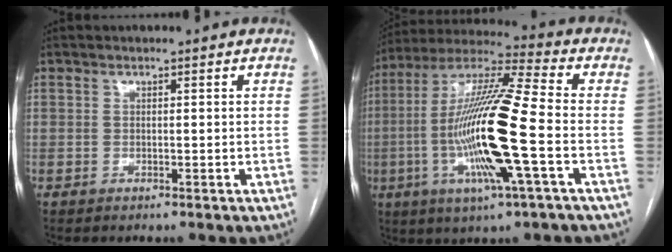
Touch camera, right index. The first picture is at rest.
{"total": 18.9, "force": [-3.9, 0.6, 18.5], "torque": [-0.373, -0.008, -0.079]}